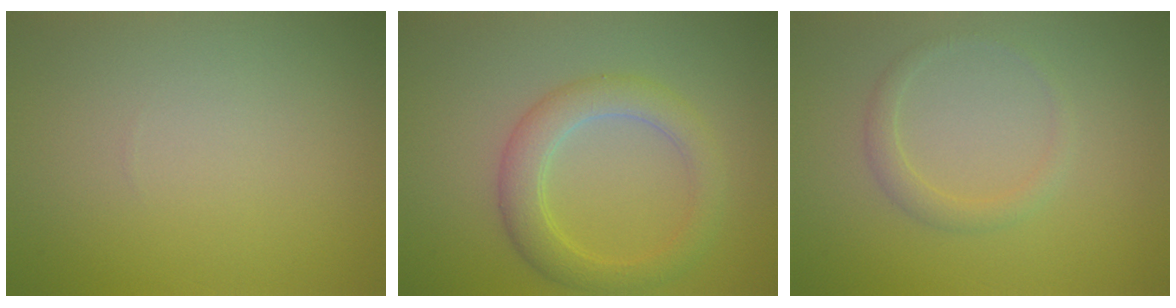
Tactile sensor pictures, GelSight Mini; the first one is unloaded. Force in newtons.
{"total": 4.0, "press": 4.0, "slide": 0.1}
{"total": 1.5, "press": 1.5, "slide": 0.1}